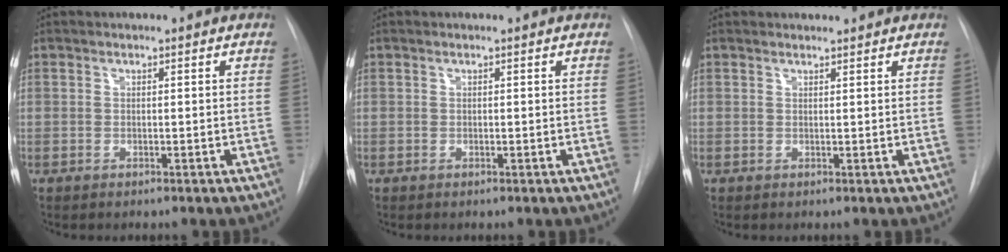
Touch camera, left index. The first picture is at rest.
{"total": 0.0}
{"total": 1.9, "force": [1.8, 0.3, 0.1], "torque": [-0.009, 0.010, 0.027]}